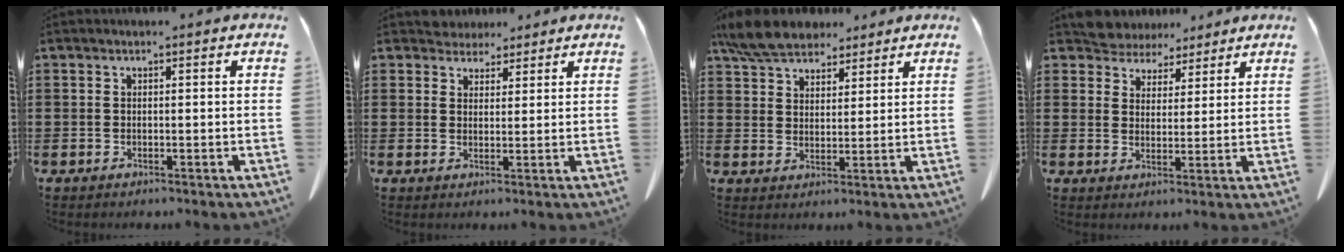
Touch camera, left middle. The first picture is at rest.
{"total": 3.6, "force": [3.3, 1.4, 0.0], "torque": [-0.013, -0.003, 0.065]}
{"total": 7.4, "force": [6.5, 2.7, 2.3], "torque": [-0.070, -0.007, 0.124]}
{"total": 4.9, "force": [4.5, 1.8, -0.4], "torque": [-0.018, -0.017, 0.085]}